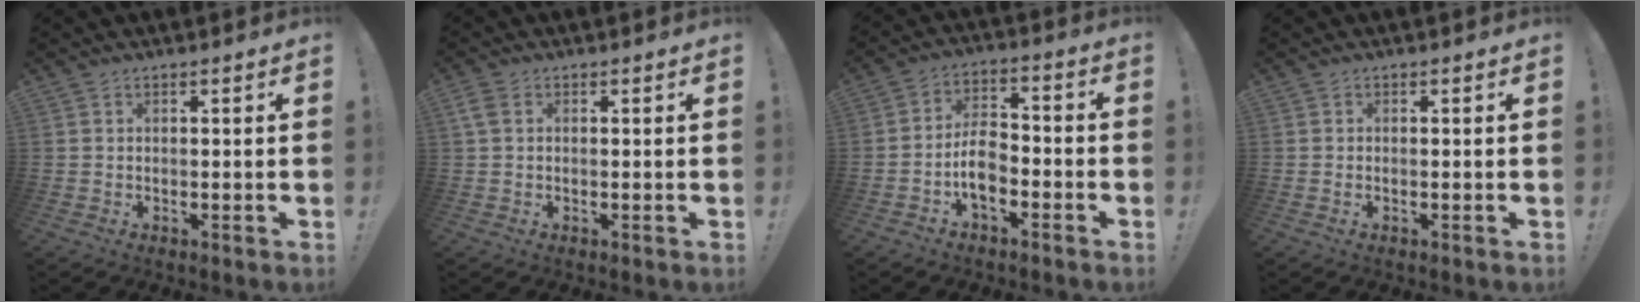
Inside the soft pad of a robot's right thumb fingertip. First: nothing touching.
{"total": 2.8, "force": [1.1, 1.7, 1.9], "torque": [-0.036, 0.004, 0.020]}
{"total": 8.3, "force": [-3.7, 4.9, 5.6], "torque": [-0.115, 0.020, -0.064]}
{"total": 0.0}